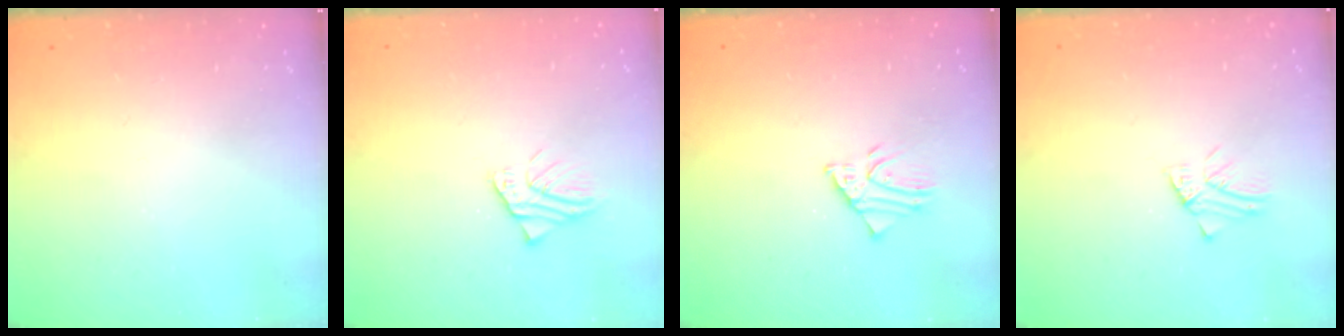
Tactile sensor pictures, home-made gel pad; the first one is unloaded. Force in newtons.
{"total": 2.8, "press": 2.8, "slide": 0.2}
{"total": 2.6, "press": 2.6, "slide": 0.2}
{"total": 1.5, "press": 1.5, "slide": 0.0}